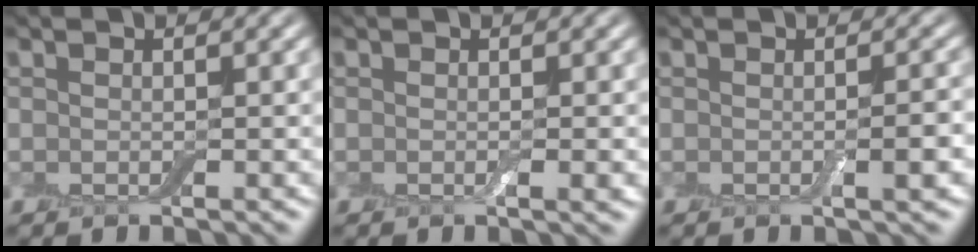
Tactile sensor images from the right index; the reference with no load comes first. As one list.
[{"total": 0.8, "force": [-0.2, 0.0, 0.8], "torque": [-0.014, -0.002, -0.003]}, {"total": 1.5, "force": [-0.3, 0.1, 1.5], "torque": [-0.024, -0.001, -0.005]}]